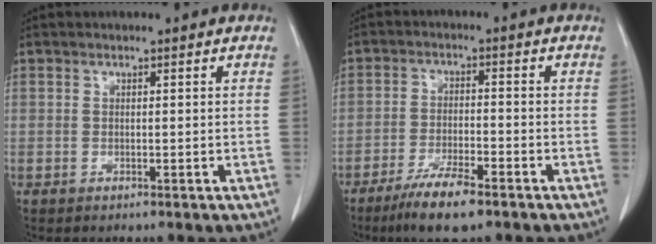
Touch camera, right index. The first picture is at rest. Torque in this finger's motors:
{"motor_torque": [0.13, 0.06, -0.04, -0.06]}